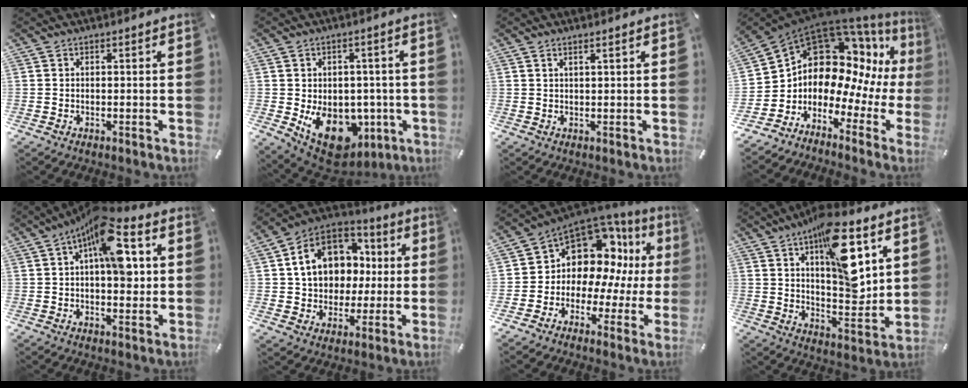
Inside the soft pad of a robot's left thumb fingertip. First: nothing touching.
{"total": 13.7, "force": [-3.6, 10.7, 7.8], "torque": [-0.095, 0.001, -0.048]}
{"total": 1.4, "force": [0.9, -0.1, 1.0], "torque": [-0.020, -0.002, 0.016]}
{"total": 13.4, "force": [5.1, 10.3, 6.9], "torque": [-0.148, -0.074, 0.095]}
{"total": 13.9, "force": [3.7, 6.5, 11.8], "torque": [-0.159, -0.017, 0.059]}
{"total": 15.2, "force": [2.9, 12.7, 7.7], "torque": [-0.152, -0.002, 0.064]}
{"total": 11.7, "force": [5.3, 8.9, 5.5], "torque": [-0.089, -0.056, 0.097]}
{"total": 17.8, "force": [8.6, 6.9, 14.0], "torque": [-0.197, -0.044, 0.135]}